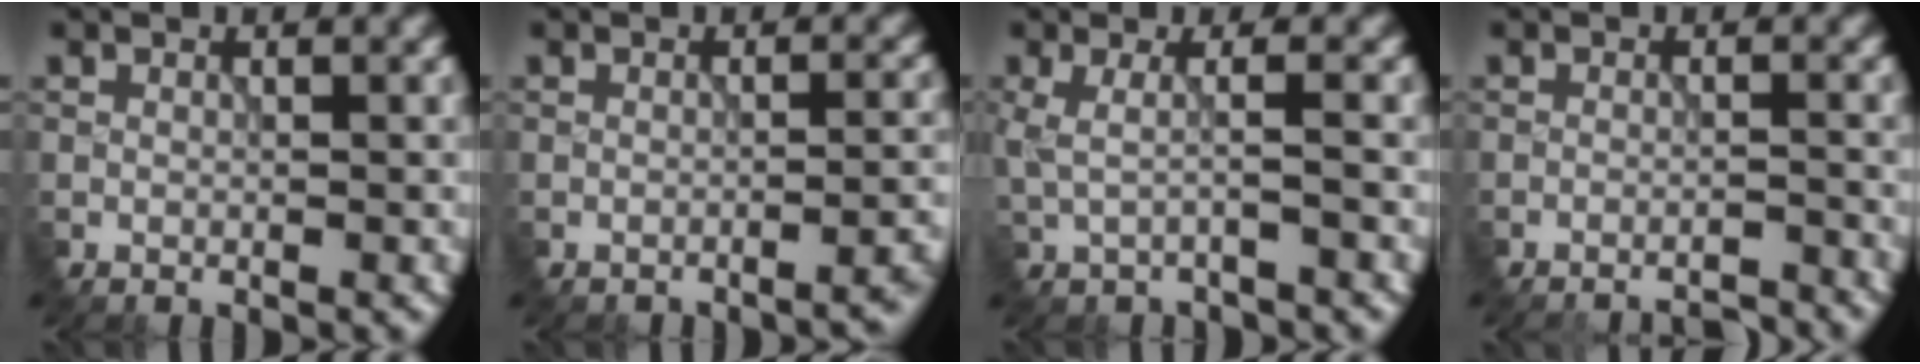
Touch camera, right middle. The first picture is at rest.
{"total": 2.4, "force": [-1.9, 0.7, 1.4], "torque": [-0.004, 0.011, -0.029]}
{"total": 1.1, "force": [0.2, 0.3, 1.1], "torque": [-0.029, 0.006, 0.000]}
{"total": 3.3, "force": [-3.2, 0.1, 0.6], "torque": [-0.005, 0.015, -0.052]}